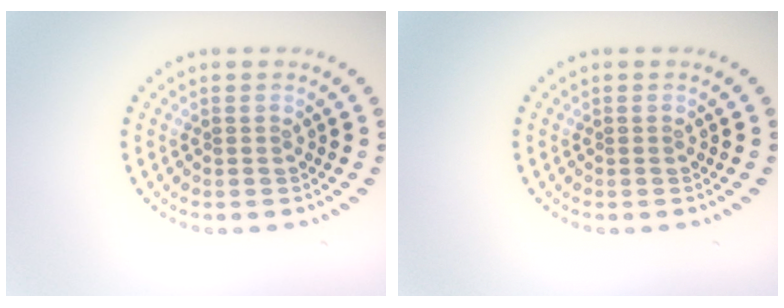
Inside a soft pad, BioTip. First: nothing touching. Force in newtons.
{"total": 0.0}